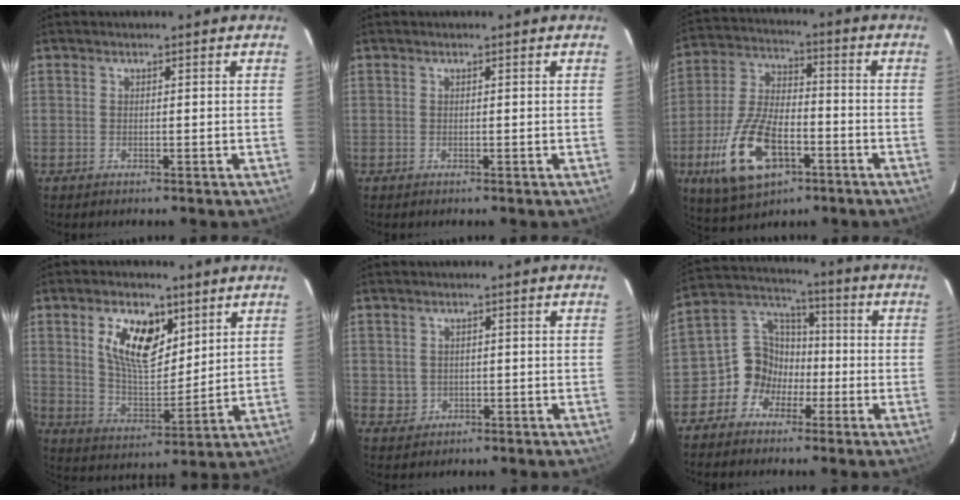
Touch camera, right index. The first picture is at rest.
{"total": 0.0}
{"total": 16.7, "force": [-7.2, 8.2, 12.7], "torque": [-0.276, -0.011, -0.125]}
{"total": 12.1, "force": [5.4, 6.2, 8.8], "torque": [-0.161, 0.008, 0.107]}
{"total": 2.4, "force": [0.0, 2.4, 0.3], "torque": [-0.005, 0.005, 0.008]}
{"total": 9.0, "force": [-3.9, 7.9, 2.1], "torque": [-0.042, 0.046, -0.078]}